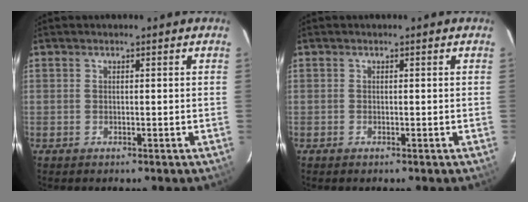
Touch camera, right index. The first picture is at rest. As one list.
[{"total": 0.0}]